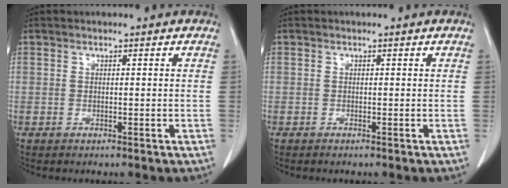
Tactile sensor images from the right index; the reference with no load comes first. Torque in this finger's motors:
{"motor_torque": [-0.14, 0.13, -0.03, -0.01]}